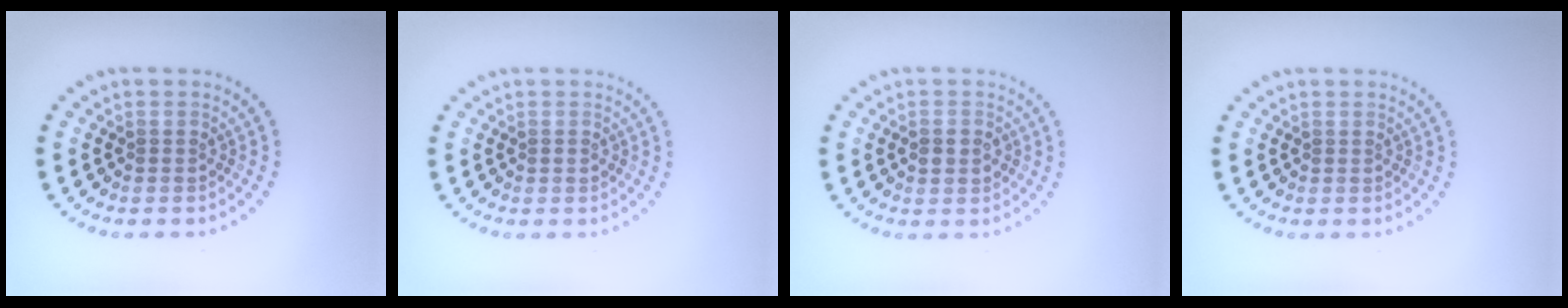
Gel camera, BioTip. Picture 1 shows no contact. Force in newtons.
{"total": 0.6, "press": 0.5, "slide": 0.2}
{"total": 2.1, "press": 2.1, "slide": 0.2}
{"total": 0.0}